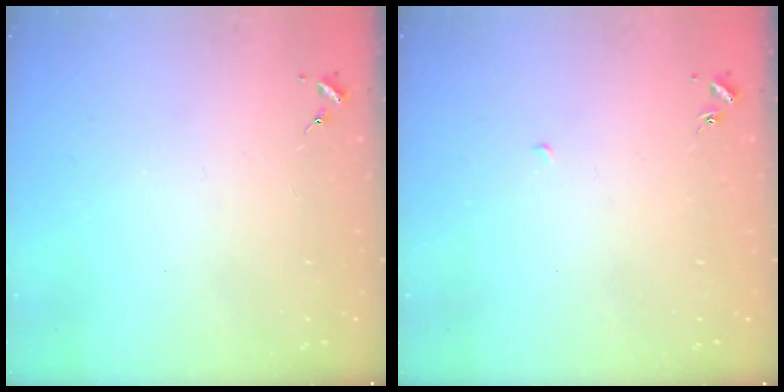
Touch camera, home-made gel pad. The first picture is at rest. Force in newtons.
{"total": 2.1, "press": 2.1, "slide": 0.1}